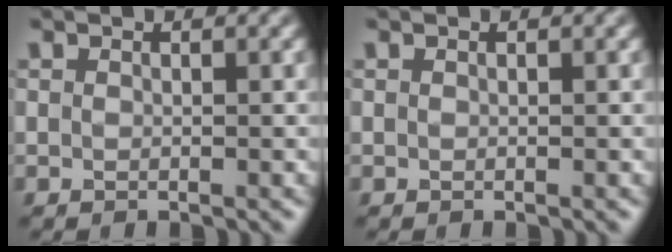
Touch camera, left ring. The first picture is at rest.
{"total": 0.0}